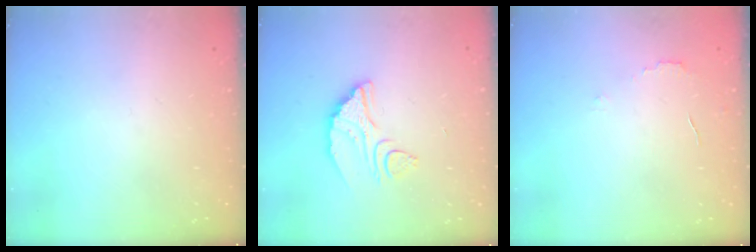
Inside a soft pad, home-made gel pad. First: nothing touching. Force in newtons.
{"total": 8.9, "press": 8.9, "slide": 0.5}
{"total": 2.9, "press": 2.9, "slide": 0.2}